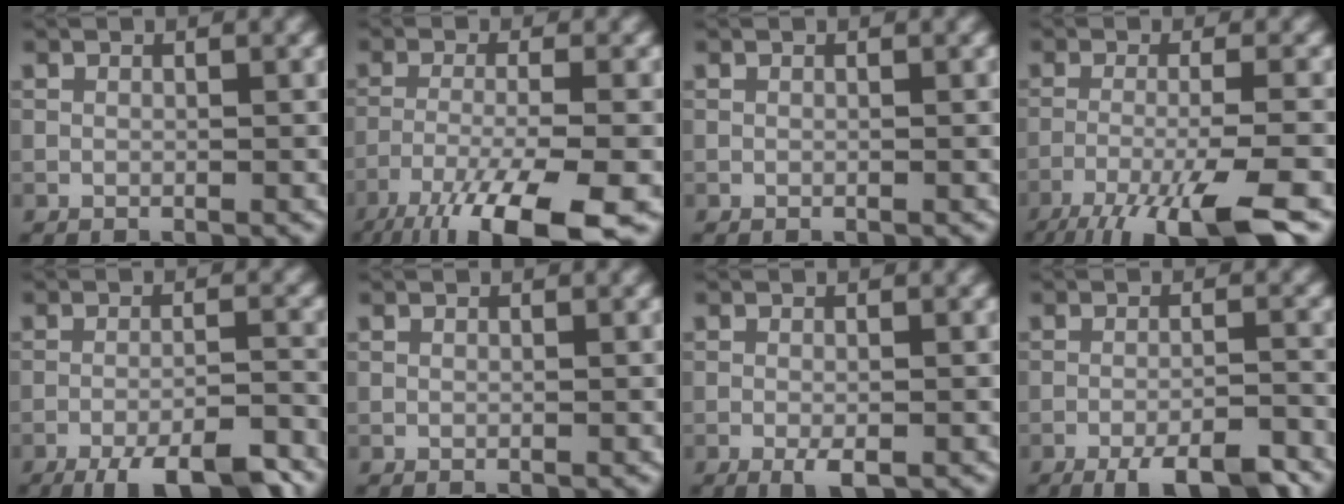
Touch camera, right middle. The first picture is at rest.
{"total": 11.3, "force": [-7.7, 2.4, 7.9], "torque": [-0.134, -0.021, -0.129]}
{"total": 0.0}
{"total": 9.6, "force": [-6.5, 1.6, 6.8], "torque": [-0.108, -0.006, -0.112]}
{"total": 8.6, "force": [-6.6, 1.9, 5.1], "torque": [-0.081, -0.015, -0.096]}
{"total": 0.0}
{"total": 1.6, "force": [-0.7, 0.5, 1.4], "torque": [-0.027, -0.005, -0.013]}
{"total": 6.4, "force": [-4.8, 1.4, 4.1], "torque": [-0.065, -0.010, -0.070]}